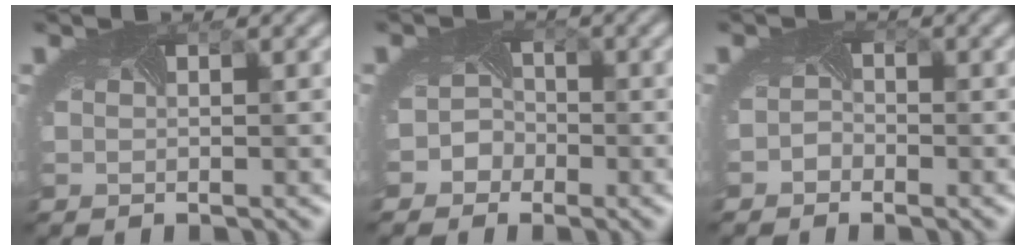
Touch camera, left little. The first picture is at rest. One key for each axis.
{"total": 2.4, "fx": -1.4, "fy": 2.0, "fz": 0.3, "tx": 0.010, "ty": 0.000, "tz": -0.027}
{"total": 1.2, "fx": -0.9, "fy": 0.8, "fz": 0.0, "tx": -0.003, "ty": -0.005, "tz": -0.021}